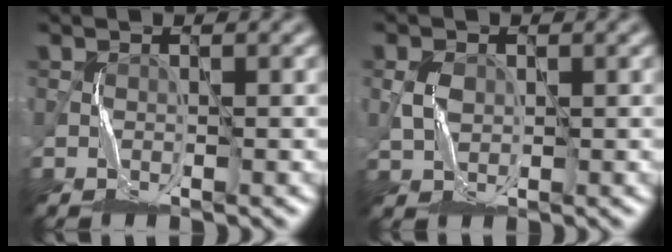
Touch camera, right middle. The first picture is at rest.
{"total": 1.5, "force": [0.5, 1.2, 0.8], "torque": [-0.020, 0.001, 0.011]}